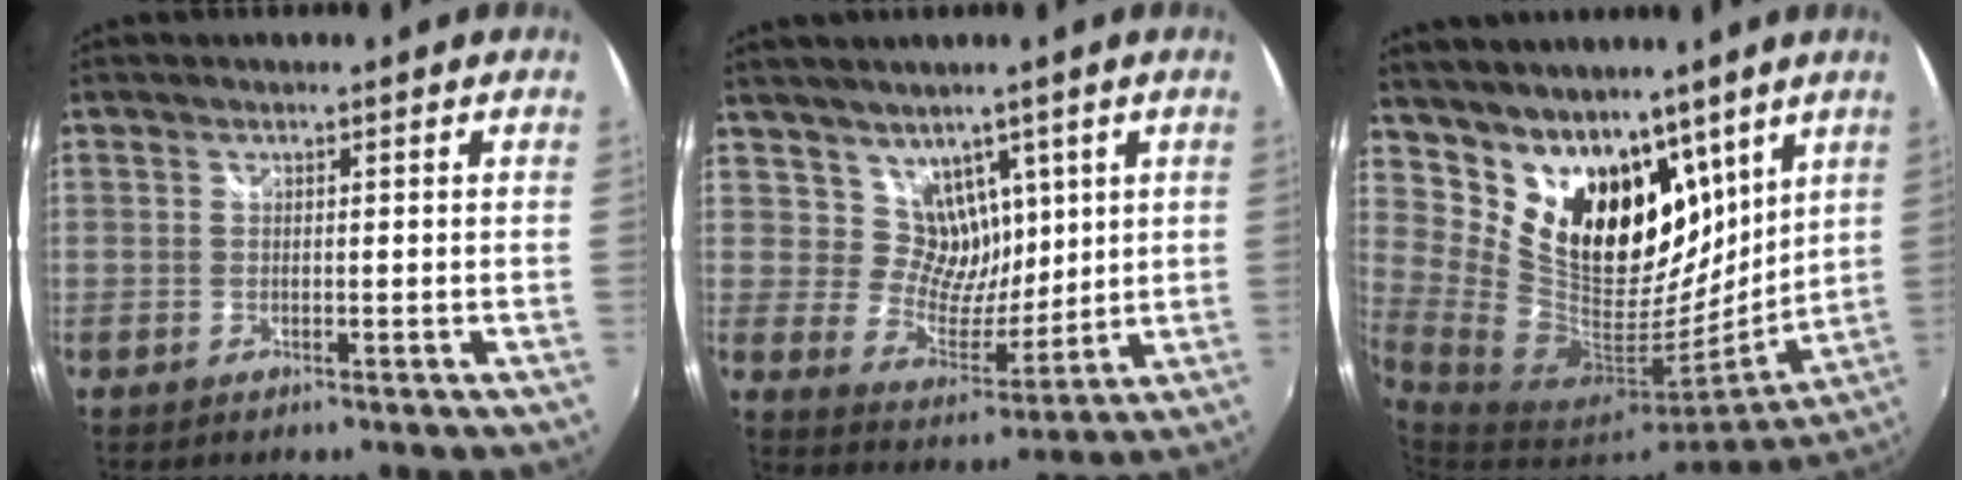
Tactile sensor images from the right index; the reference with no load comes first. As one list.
[{"total": 8.3, "force": [4.8, 6.3, 2.5], "torque": [-0.032, 0.000, 0.096]}, {"total": 20.8, "force": [13.6, 12.6, 9.5], "torque": [-0.200, 0.002, 0.261]}]